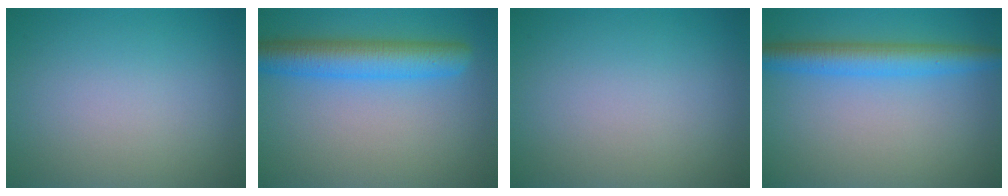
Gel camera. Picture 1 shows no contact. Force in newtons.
{"total": 5.7, "press": 5.7, "slide": 0.2}
{"total": 0.0}
{"total": 4.6, "press": 4.6, "slide": 0.1}